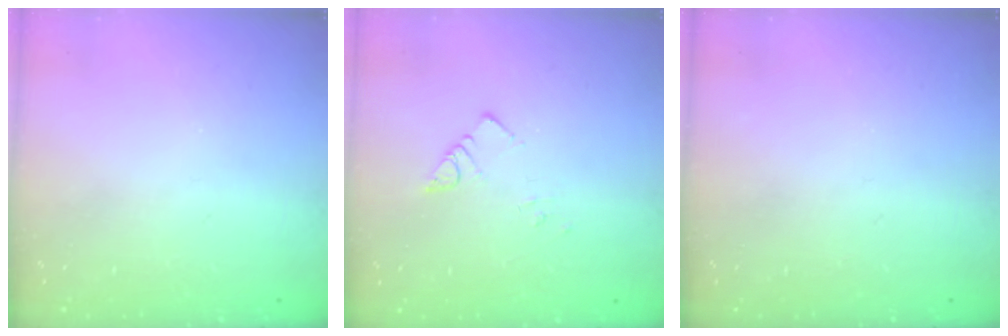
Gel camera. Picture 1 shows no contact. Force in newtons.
{"total": 2.5, "press": 2.5, "slide": 0.3}
{"total": 0.0}